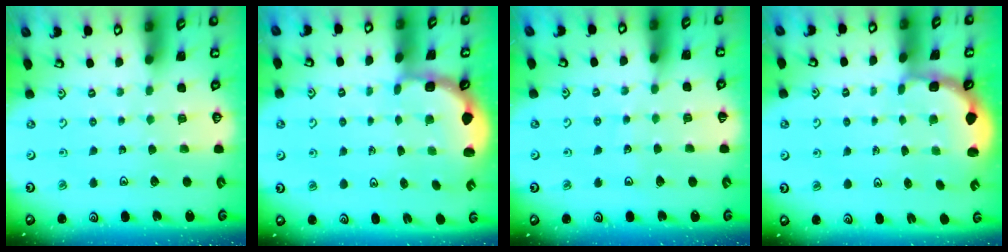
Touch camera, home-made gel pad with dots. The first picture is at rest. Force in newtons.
{"total": 2.4, "press": 1.8, "slide": 1.7}
{"total": 4.9, "press": 4.9, "slide": 0.4}
{"total": 2.4, "press": 1.7, "slide": 1.6}